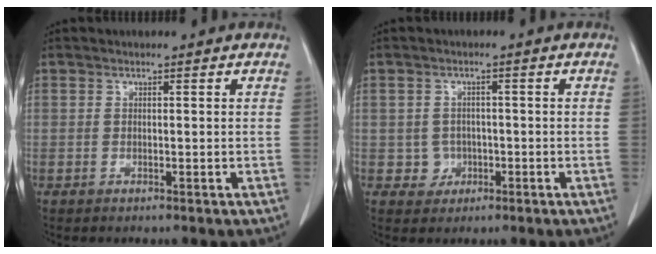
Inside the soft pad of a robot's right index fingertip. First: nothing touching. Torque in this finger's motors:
{"motor_torque": [-0.40, 0.07, -1.05, -0.21]}